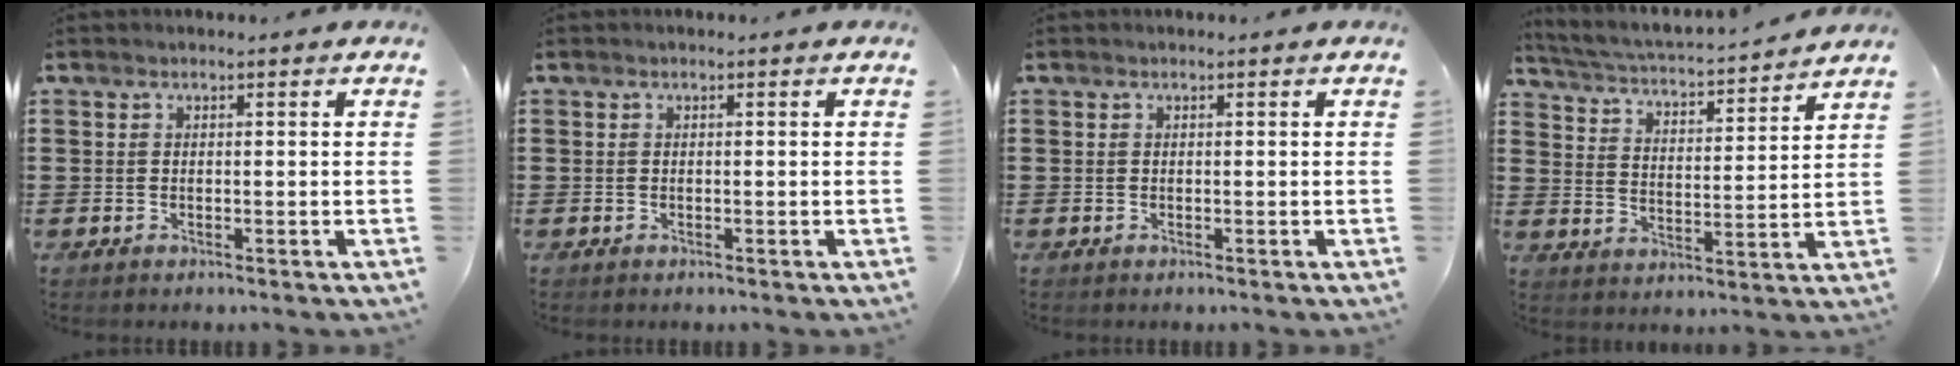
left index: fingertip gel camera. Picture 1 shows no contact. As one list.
[{"total": 0.0}, {"total": 0.0}, {"total": 3.2, "force": [3.1, -0.3, 0.9], "torque": [-0.038, -0.031, 0.044]}]